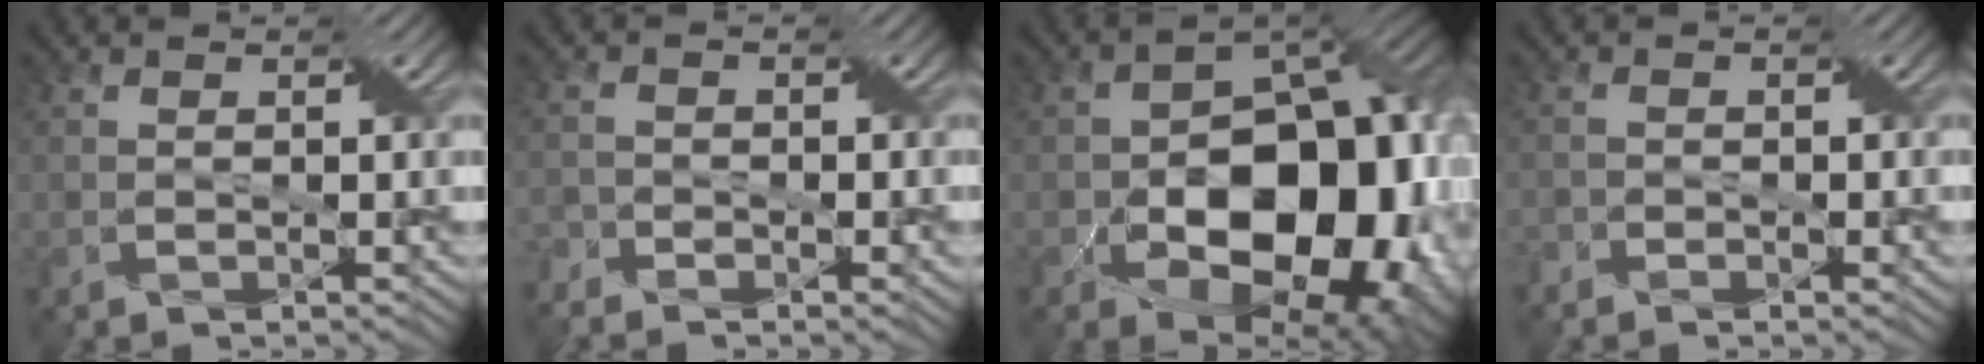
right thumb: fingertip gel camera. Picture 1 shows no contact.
{"total": 3.8, "force": [-3.0, 1.6, 1.8], "torque": [-0.036, -0.008, -0.062]}
{"total": 18.9, "force": [-4.7, 12.6, 13.3], "torque": [-0.153, -0.024, -0.059]}
{"total": 2.6, "force": [-1.9, 1.2, 1.3], "torque": [-0.023, -0.005, -0.038]}